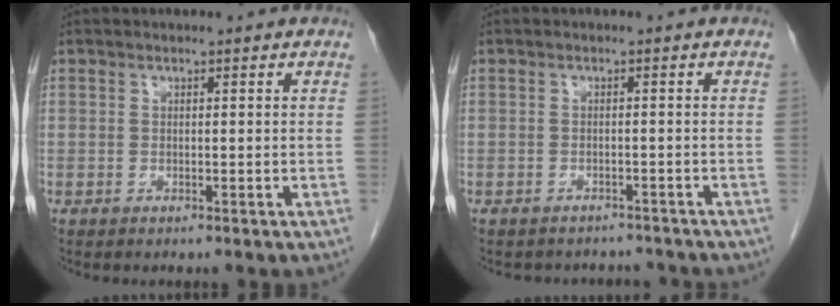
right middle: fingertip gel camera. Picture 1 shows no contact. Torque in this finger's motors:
{"motor_torque": [0.18, -0.17, 0.00, 0.01]}